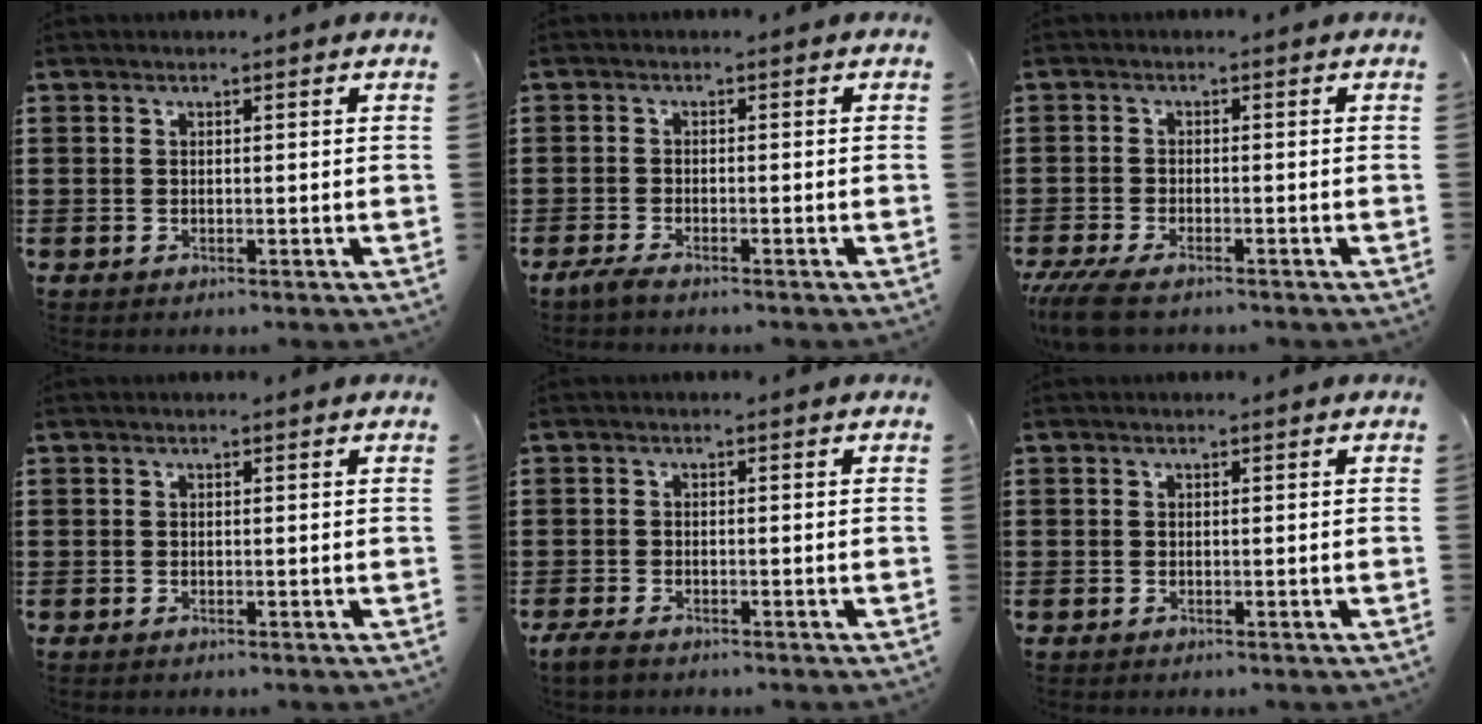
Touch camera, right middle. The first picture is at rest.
{"total": 1.8, "force": [-1.4, 0.1, 1.1], "torque": [-0.034, -0.006, -0.030]}
{"total": 3.8, "force": [-3.1, 0.4, 2.3], "torque": [-0.065, -0.016, -0.063]}
{"total": 0.0}
{"total": 1.9, "force": [-1.5, 0.6, 1.0], "torque": [-0.034, -0.001, -0.033]}
{"total": 0.0}